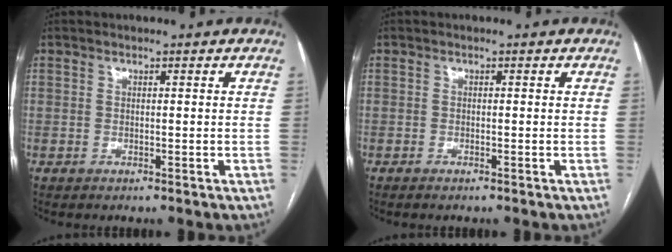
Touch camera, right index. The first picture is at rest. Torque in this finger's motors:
{"motor_torque": [0.00, 0.03, -0.03, 0.01]}